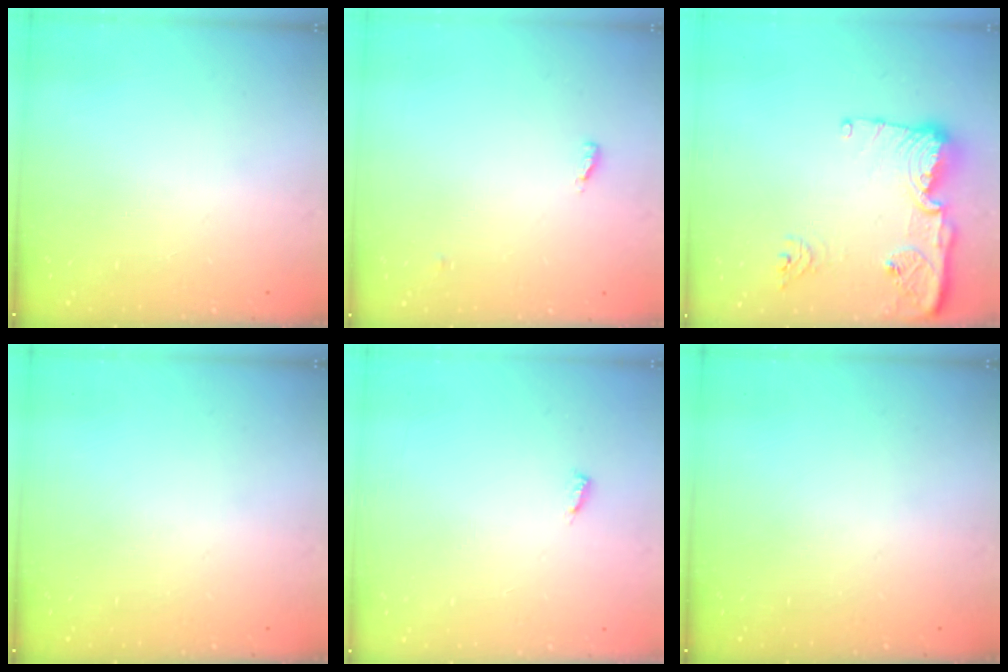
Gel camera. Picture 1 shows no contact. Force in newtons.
{"total": 3.4, "press": 3.2, "slide": 1.2}
{"total": 14.8, "press": 14.7, "slide": 1.5}
{"total": 0.0}
{"total": 3.4, "press": 3.4, "slide": 0.3}
{"total": 0.0}